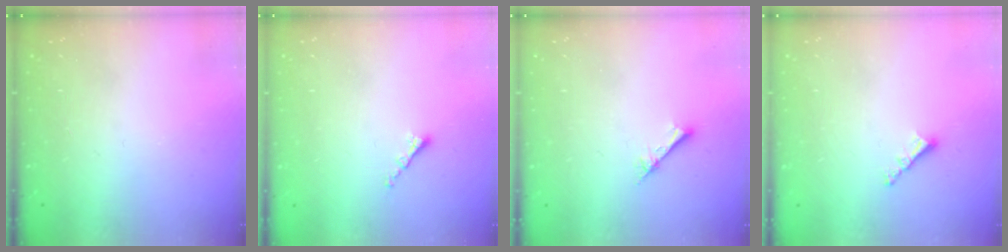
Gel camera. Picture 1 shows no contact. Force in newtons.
{"total": 1.3, "press": 1.2, "slide": 0.6}
{"total": 2.4, "press": 2.4, "slide": 0.3}
{"total": 3.5, "press": 3.5, "slide": 0.3}